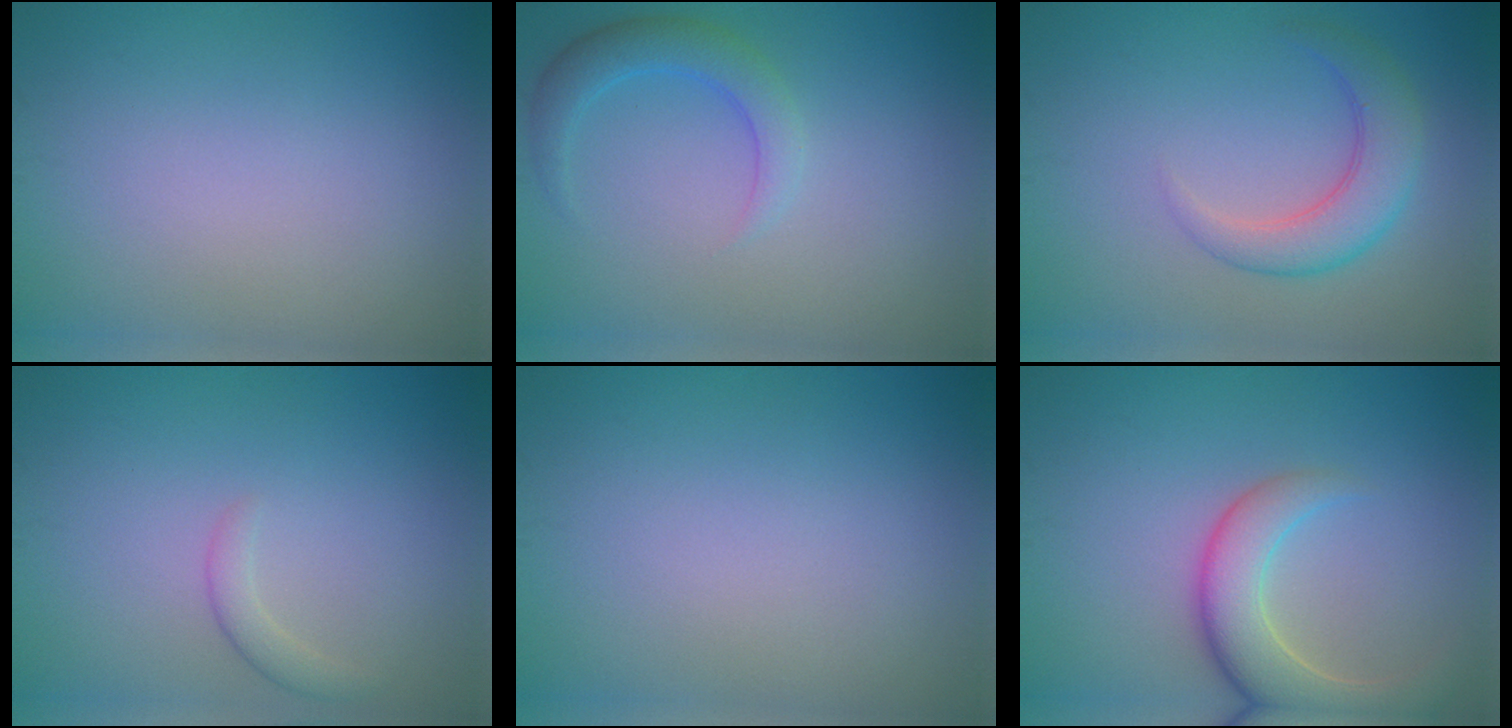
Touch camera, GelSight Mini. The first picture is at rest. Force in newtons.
{"total": 2.9, "press": 2.9, "slide": 0.1}
{"total": 4.2, "press": 4.2, "slide": 0.1}
{"total": 1.4, "press": 1.4, "slide": 0.1}
{"total": 0.0}
{"total": 6.1, "press": 6.0, "slide": 0.6}